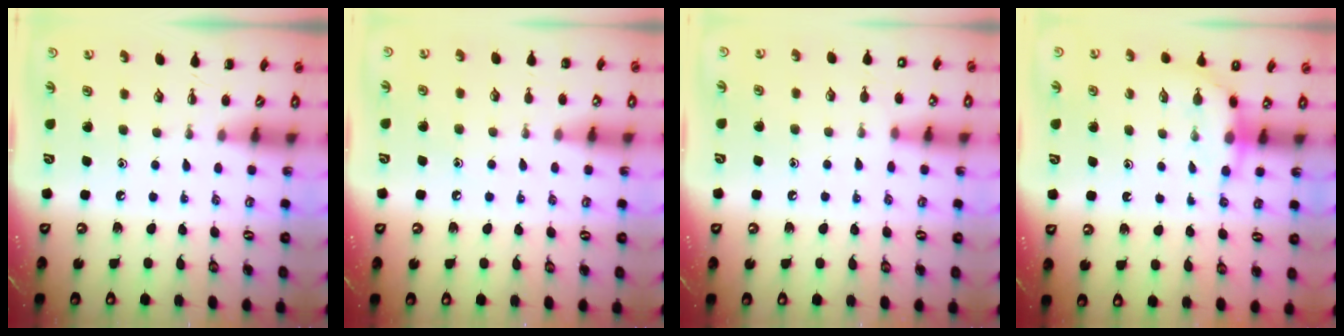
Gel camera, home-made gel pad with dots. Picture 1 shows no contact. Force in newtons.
{"total": 6.2, "press": 5.9, "slide": 1.9}
{"total": 8.1, "press": 7.7, "slide": 2.5}
{"total": 6.3, "press": 6.2, "slide": 1.4}